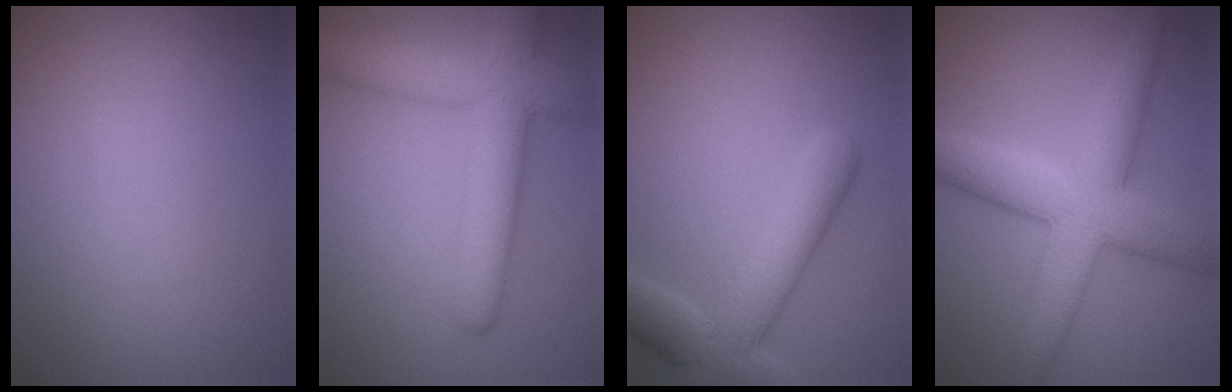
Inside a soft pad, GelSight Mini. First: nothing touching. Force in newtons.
{"total": 7.5, "press": 7.5, "slide": 0.3}
{"total": 6.5, "press": 6.4, "slide": 0.5}
{"total": 7.7, "press": 7.7, "slide": 0.3}